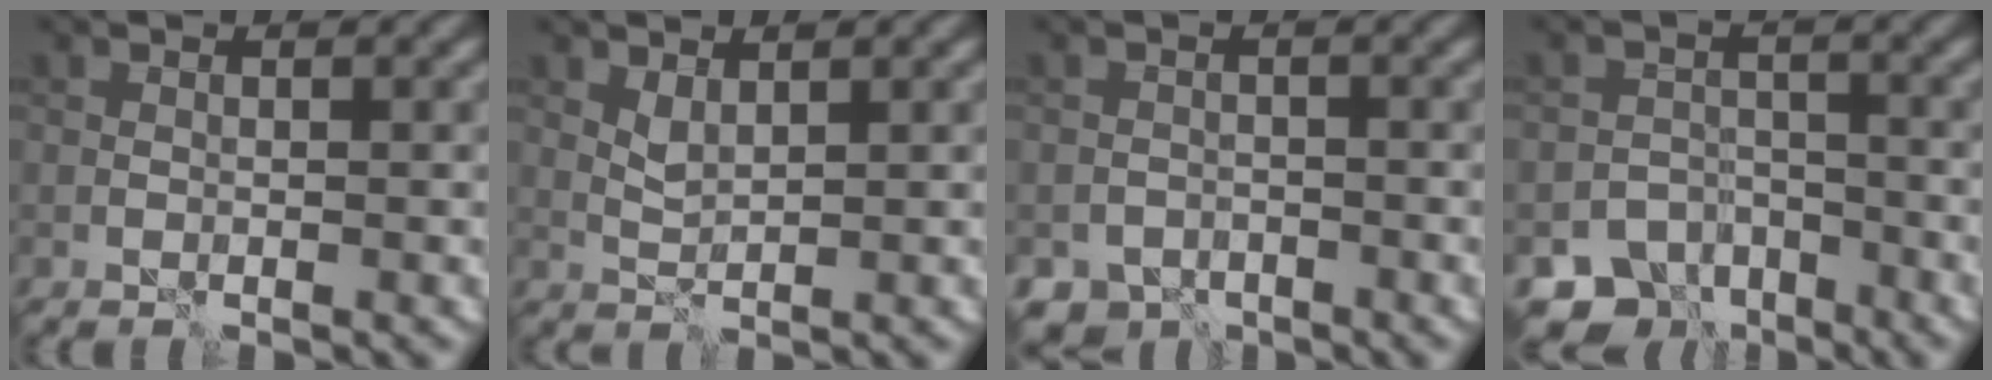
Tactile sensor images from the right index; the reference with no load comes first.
{"total": 1.3, "force": [0.8, 0.5, 0.9], "torque": [-0.025, -0.001, 0.022]}
{"total": 3.8, "force": [-3.2, 2.1, 0.6], "torque": [0.005, -0.001, -0.051]}
{"total": 6.7, "force": [-5.2, 4.0, 1.5], "torque": [-0.005, -0.016, -0.075]}